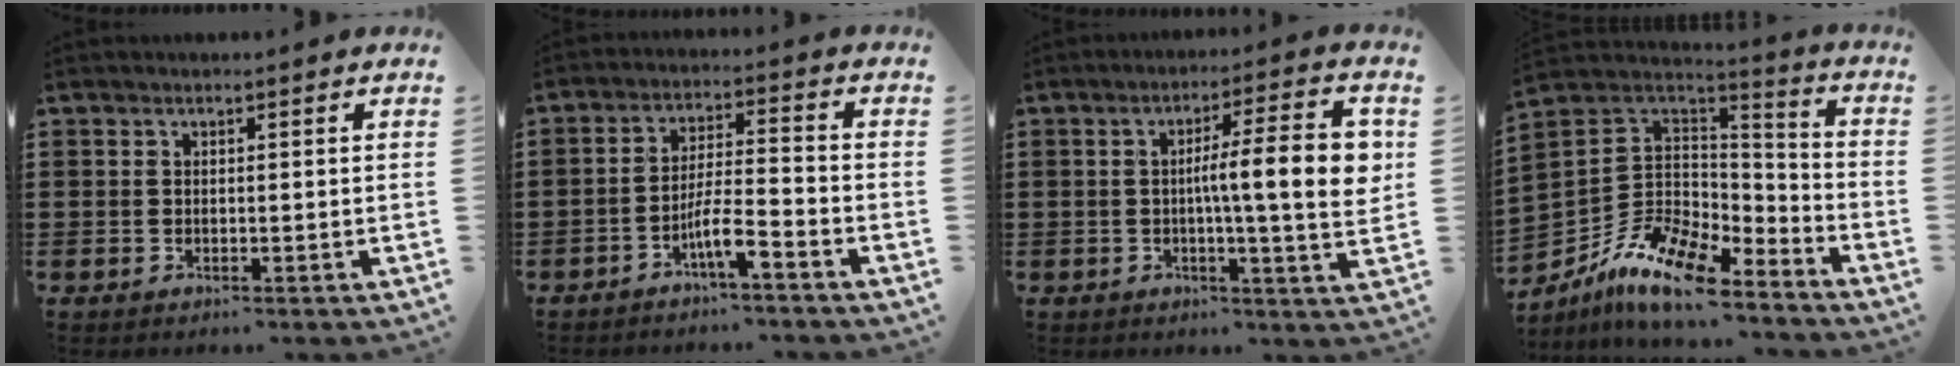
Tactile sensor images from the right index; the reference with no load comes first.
{"total": 5.9, "force": [-3.9, 0.6, 4.3], "torque": [-0.094, -0.005, -0.076]}
{"total": 11.0, "force": [1.0, 1.8, 10.8], "torque": [-0.162, -0.006, 0.005]}
{"total": 11.9, "force": [-8.1, 5.4, 6.9], "torque": [-0.152, 0.017, -0.155]}